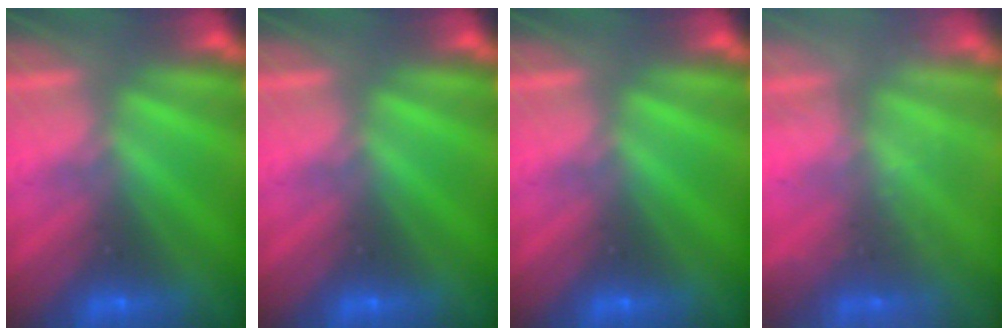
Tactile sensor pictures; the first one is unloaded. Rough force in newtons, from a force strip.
{"total": 0.0}
{"total": 0.0}
{"total": 2.4}